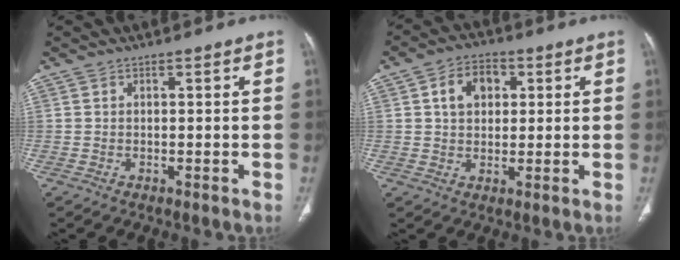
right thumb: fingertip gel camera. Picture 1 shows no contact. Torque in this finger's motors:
{"motor_torque": [0.76, 0.87, 0.17, -0.05, 0.02]}